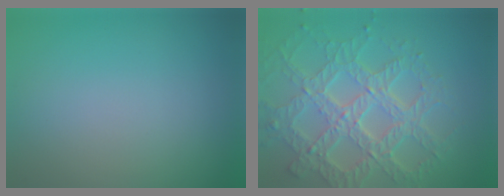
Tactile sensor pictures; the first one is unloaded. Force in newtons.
{"total": 7.8, "press": 5.6, "slide": 5.5}